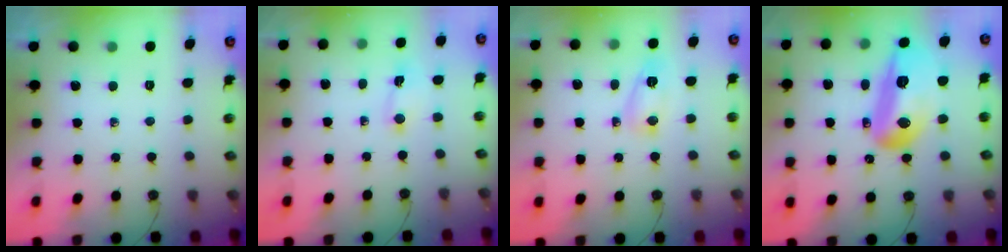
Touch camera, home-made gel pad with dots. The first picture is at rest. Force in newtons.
{"total": 1.1, "press": 1.0, "slide": 0.5}
{"total": 5.0, "press": 5.0, "slide": 0.4}
{"total": 29.9, "press": 24.6, "slide": 17.0}